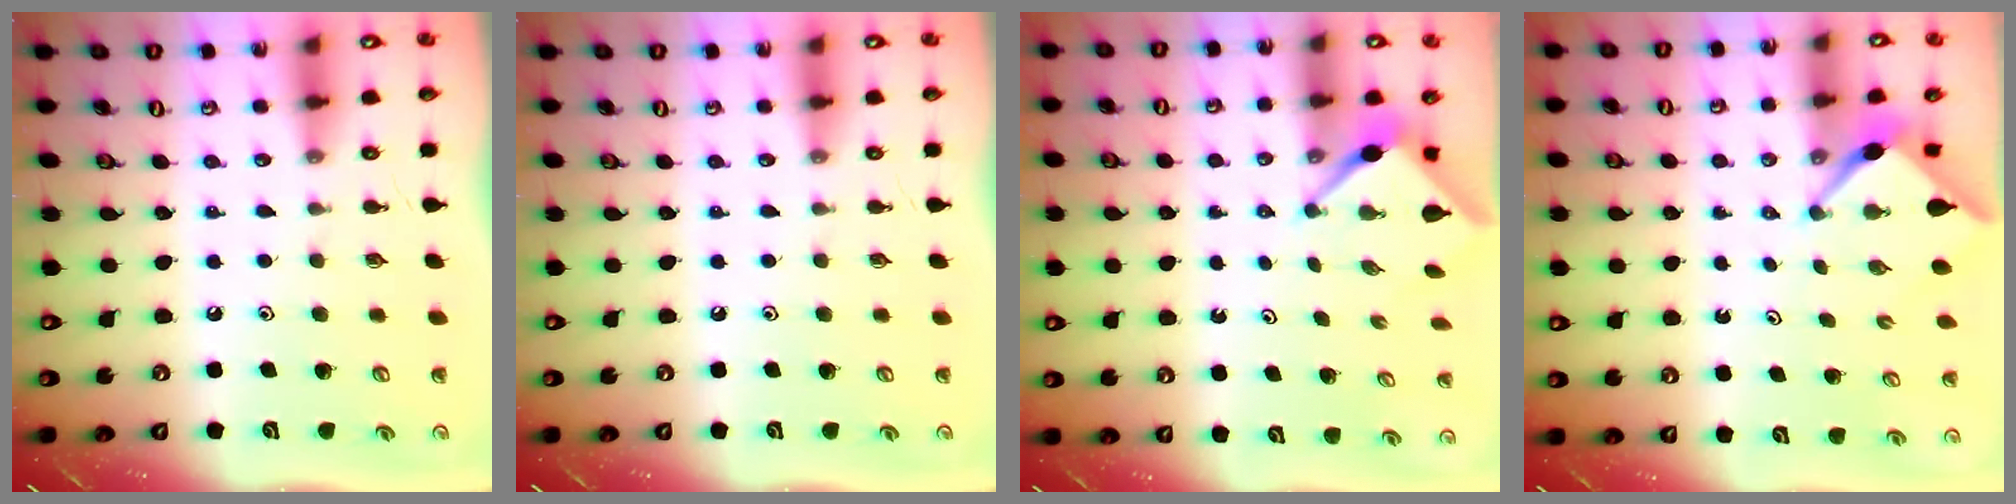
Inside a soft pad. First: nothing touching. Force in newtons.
{"total": 0.0}
{"total": 2.9, "press": 2.9, "slide": 0.3}
{"total": 2.6, "press": 2.6, "slide": 0.3}